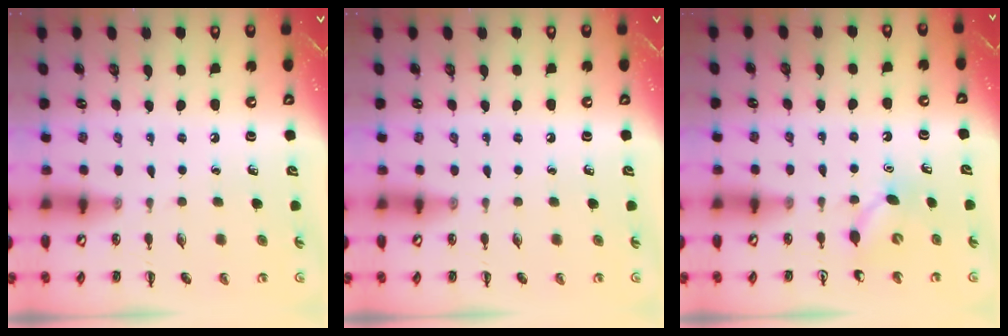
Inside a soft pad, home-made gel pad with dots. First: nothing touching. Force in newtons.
{"total": 0.0}
{"total": 4.5, "press": 4.4, "slide": 0.8}